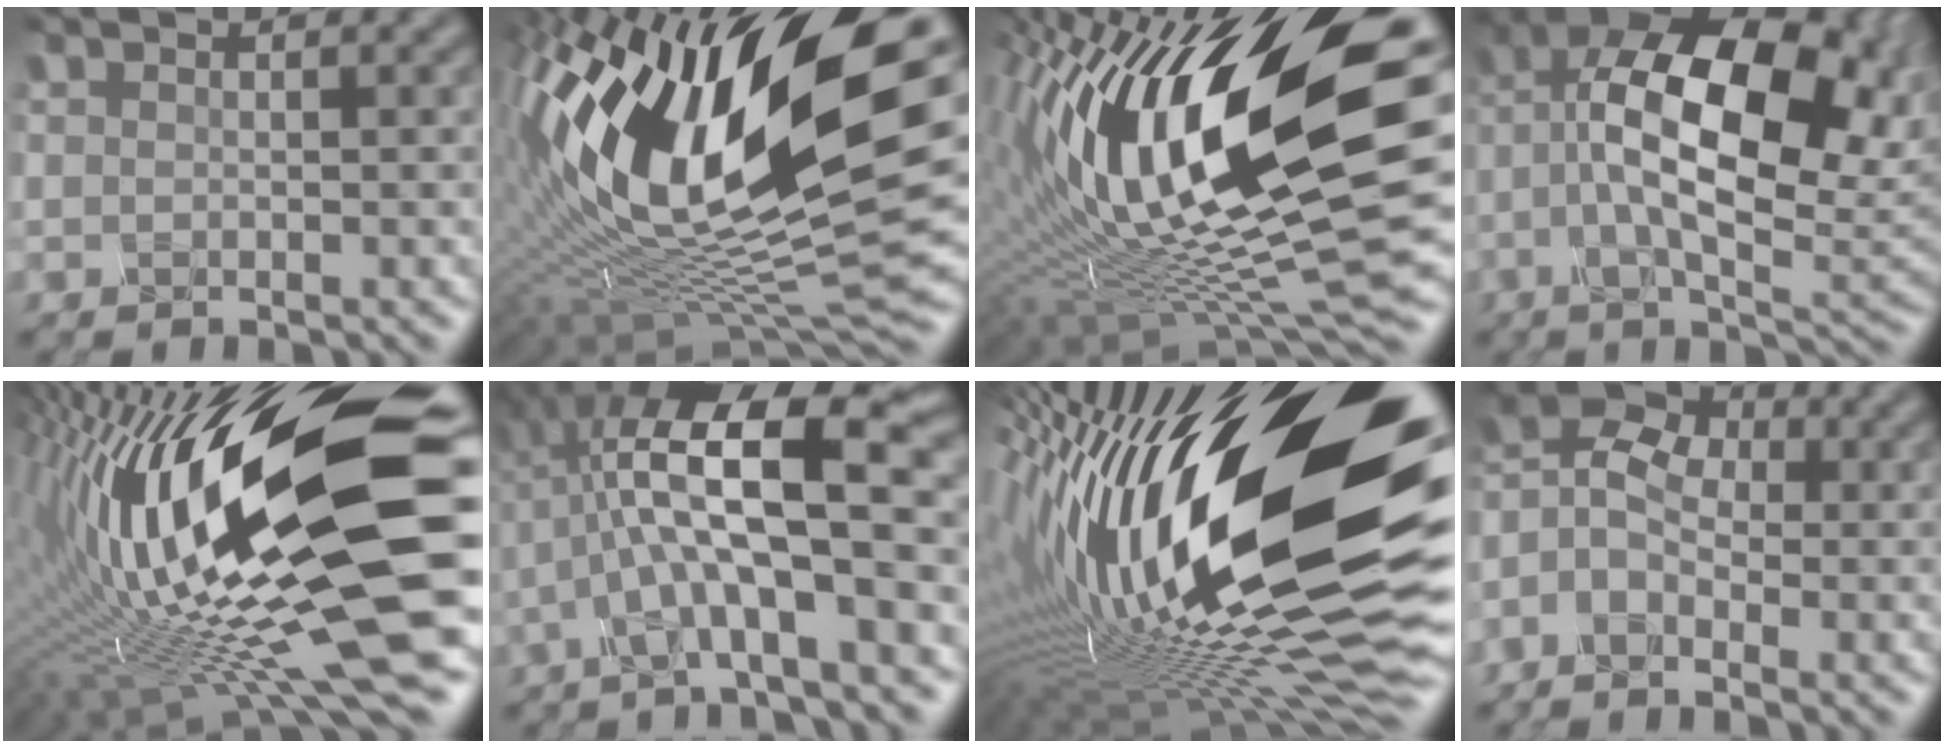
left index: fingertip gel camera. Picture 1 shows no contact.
{"total": 16.5, "force": [3.3, 7.0, 14.6], "torque": [-0.286, 0.007, 0.063]}
{"total": 17.0, "force": [3.0, 5.9, 15.7], "torque": [-0.299, 0.007, 0.061]}
{"total": 15.6, "force": [0.0, 7.9, 13.5], "torque": [-0.207, 0.009, 0.013]}
{"total": 19.5, "force": [0.0, 4.9, 18.8], "torque": [-0.348, -0.011, 0.011]}
{"total": 9.1, "force": [-1.6, 2.0, 8.7], "torque": [-0.166, 0.012, -0.010]}
{"total": 21.7, "force": [0.4, 7.1, 20.5], "torque": [-0.388, -0.017, 0.008]}
{"total": 5.2, "force": [-2.7, 3.4, 2.9], "torque": [-0.066, 0.022, -0.037]}